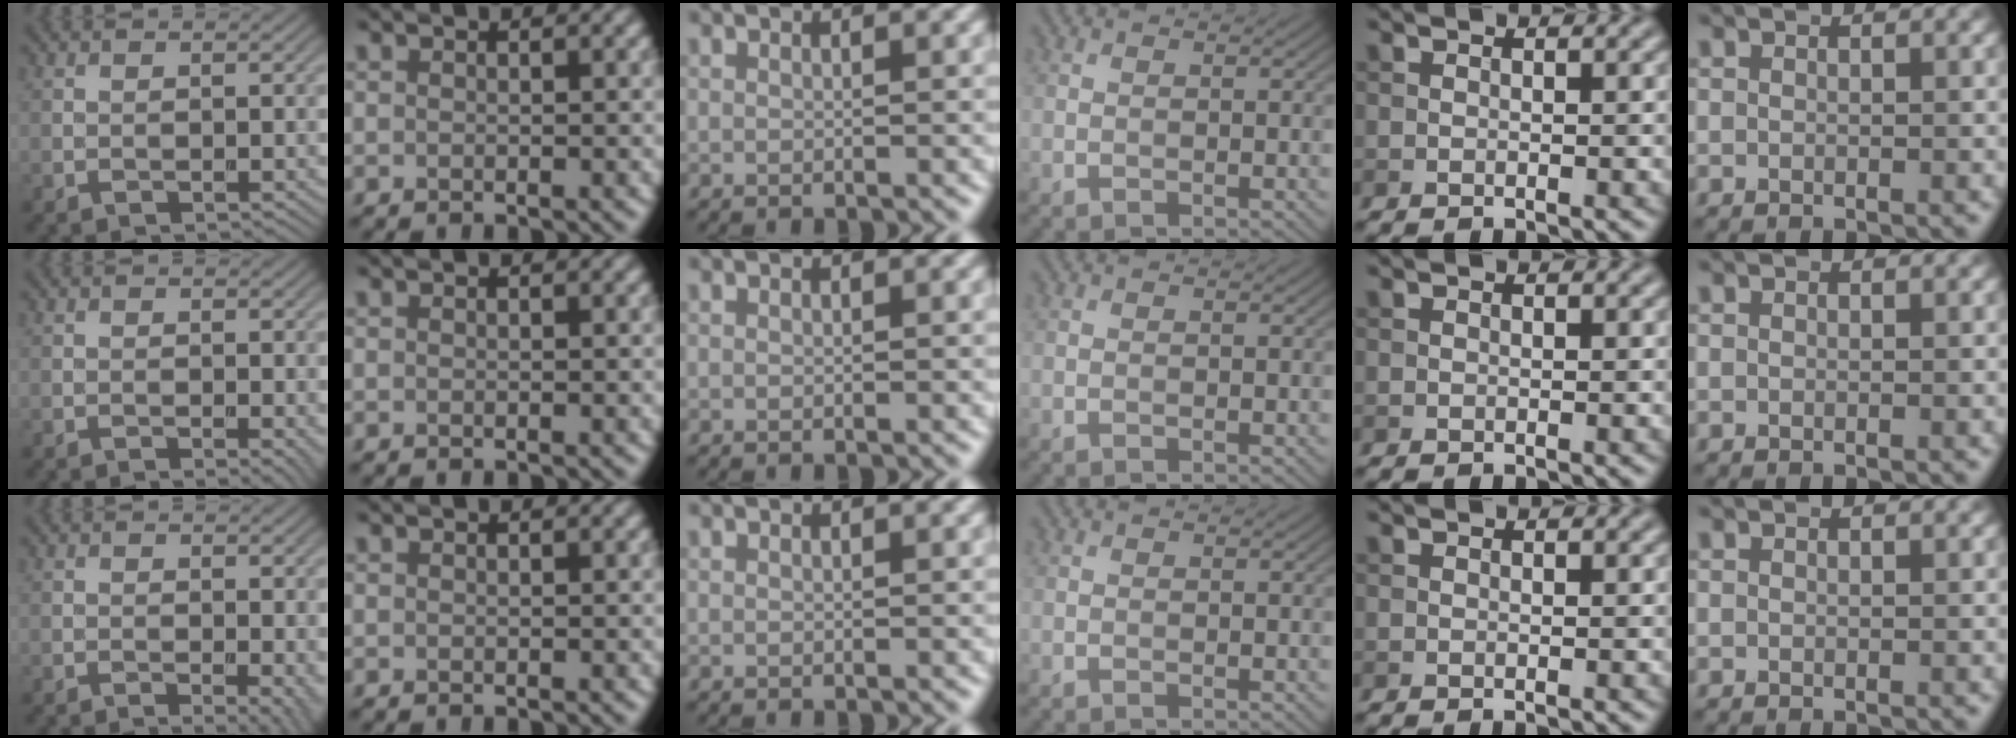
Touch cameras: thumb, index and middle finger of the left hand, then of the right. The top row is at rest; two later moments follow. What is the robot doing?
{"motion": "screw", "object": "dispenser bottle"}